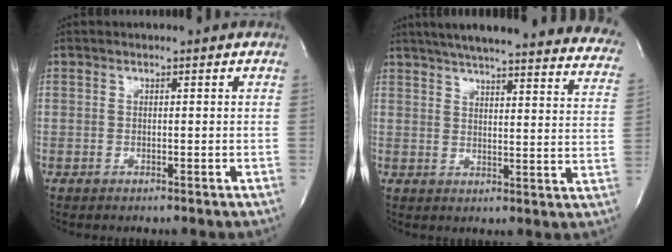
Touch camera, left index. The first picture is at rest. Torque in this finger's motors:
{"motor_torque": [0.04, -0.08, 0.36, 0.12]}